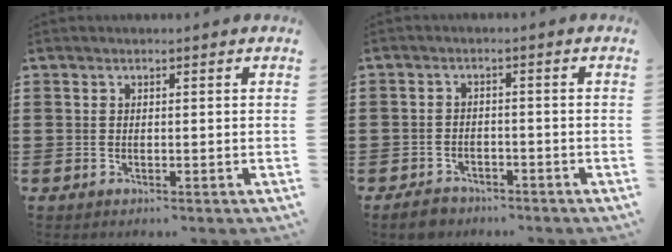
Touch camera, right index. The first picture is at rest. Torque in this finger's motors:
{"motor_torque": [1.49, 0.65, 0.22, 0.02]}